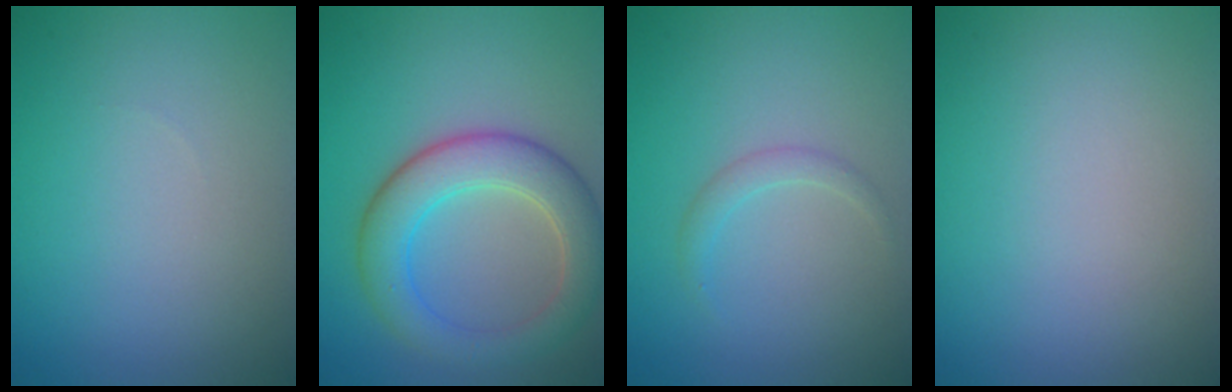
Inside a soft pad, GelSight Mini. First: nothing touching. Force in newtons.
{"total": 6.0, "press": 5.9, "slide": 0.5}
{"total": 1.1, "press": 1.1, "slide": 0.1}
{"total": 0.0}